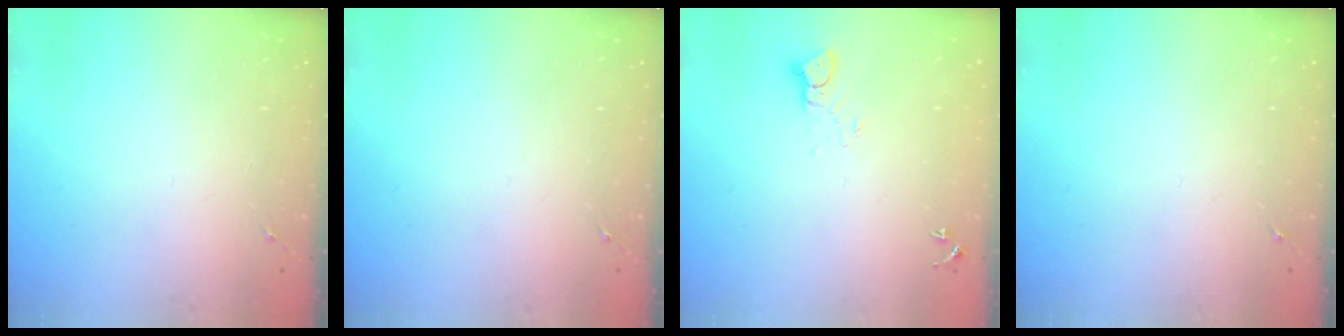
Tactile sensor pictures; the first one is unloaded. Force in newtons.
{"total": 0.0}
{"total": 3.1, "press": 3.1, "slide": 0.1}
{"total": 0.0}